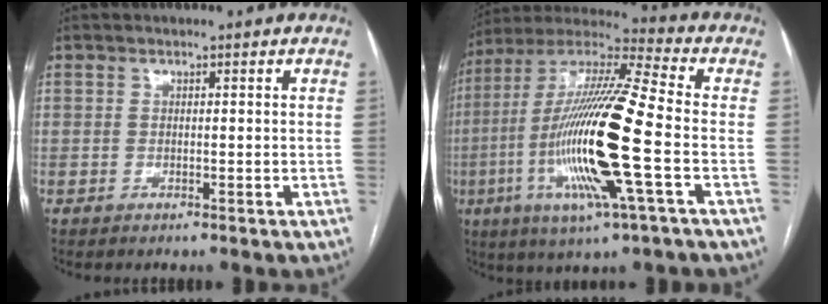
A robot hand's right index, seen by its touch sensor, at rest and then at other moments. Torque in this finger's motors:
{"motor_torque": [2.14, 0.00, 1.05, 0.21]}